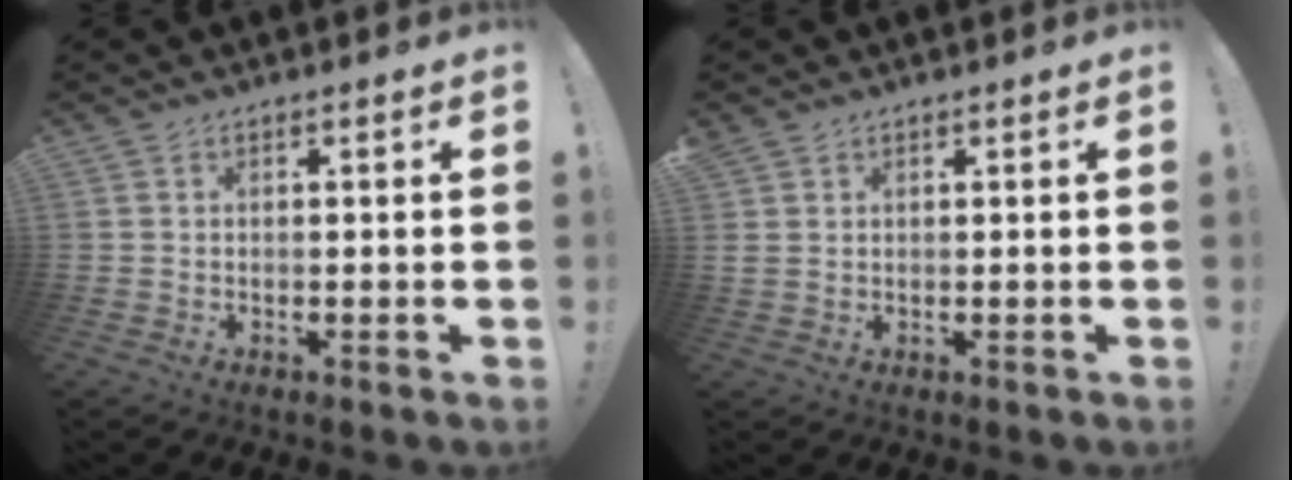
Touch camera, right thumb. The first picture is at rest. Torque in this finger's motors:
{"motor_torque": [0.00, 0.02, 0.28, 0.33, 0.00]}